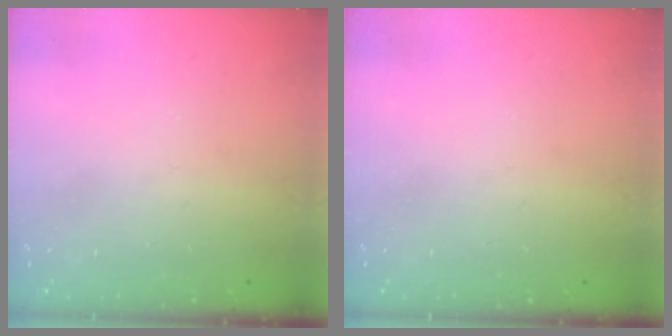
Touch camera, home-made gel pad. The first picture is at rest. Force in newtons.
{"total": 0.0}